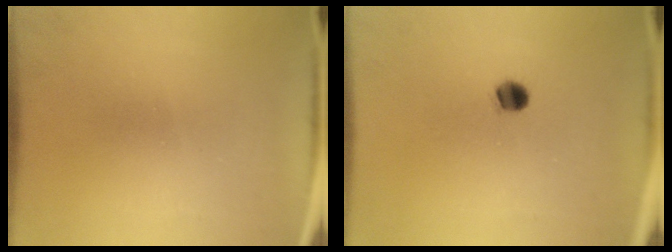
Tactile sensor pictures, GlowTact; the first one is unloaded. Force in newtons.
{"total": 3.2}